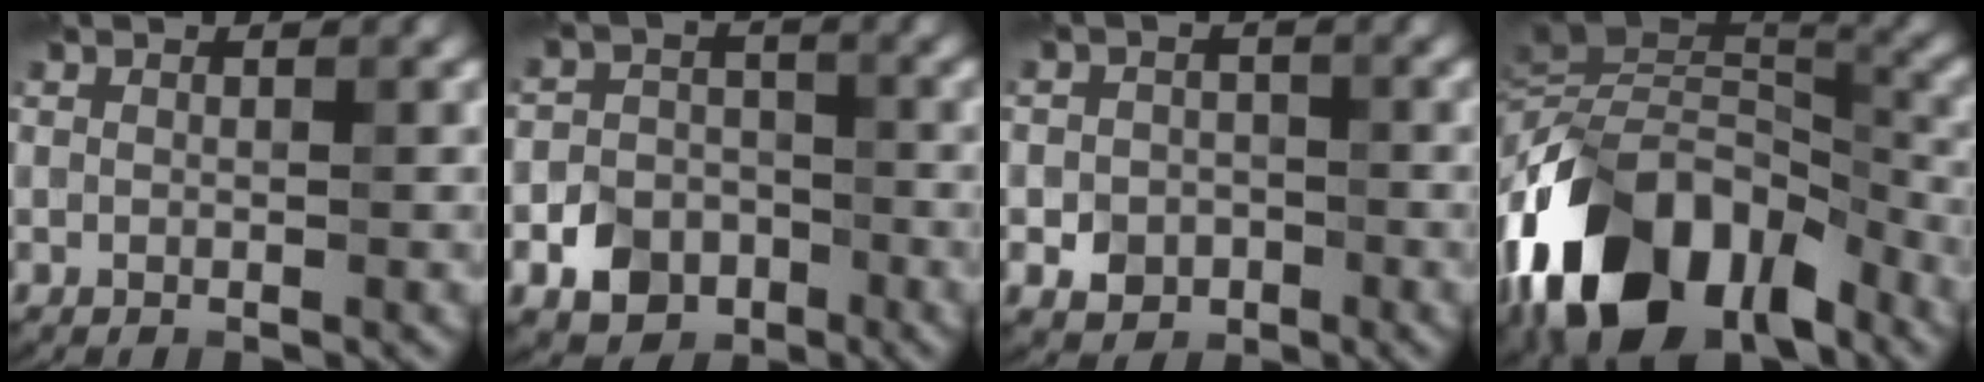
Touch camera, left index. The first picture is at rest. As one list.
[{"total": 5.2, "force": [-2.7, 4.0, 2.0], "torque": [-0.013, -0.004, -0.057]}, {"total": 3.3, "force": [-1.1, 2.7, 1.4], "torque": [-0.004, -0.003, -0.025]}, {"total": 15.9, "force": [-7.9, 8.9, 10.5], "torque": [-0.214, 0.010, -0.144]}]